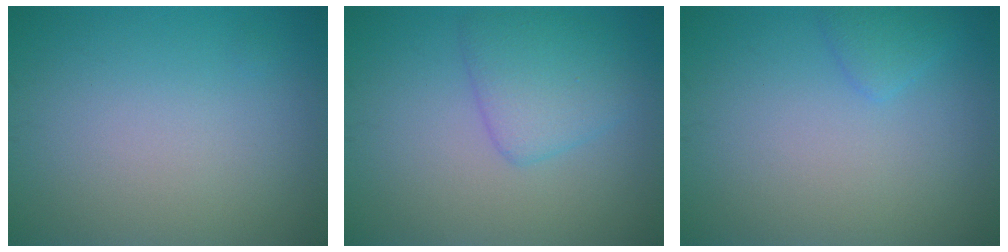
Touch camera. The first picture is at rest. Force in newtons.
{"total": 3.4, "press": 3.4, "slide": 0.2}
{"total": 1.3, "press": 1.3, "slide": 0.0}